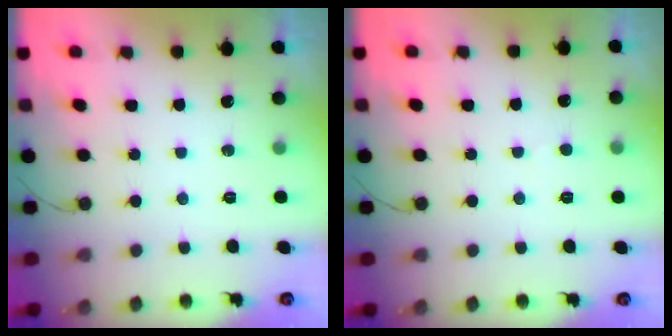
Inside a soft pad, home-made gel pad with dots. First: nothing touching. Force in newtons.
{"total": 2.4, "press": 2.4, "slide": 0.2}